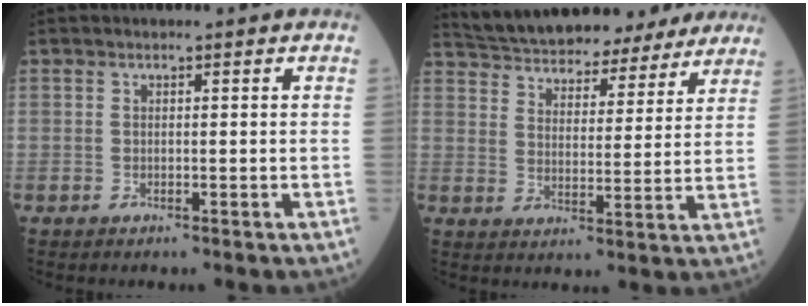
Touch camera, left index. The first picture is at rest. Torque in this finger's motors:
{"motor_torque": [1.00, -1.14, 0.55, 0.10]}